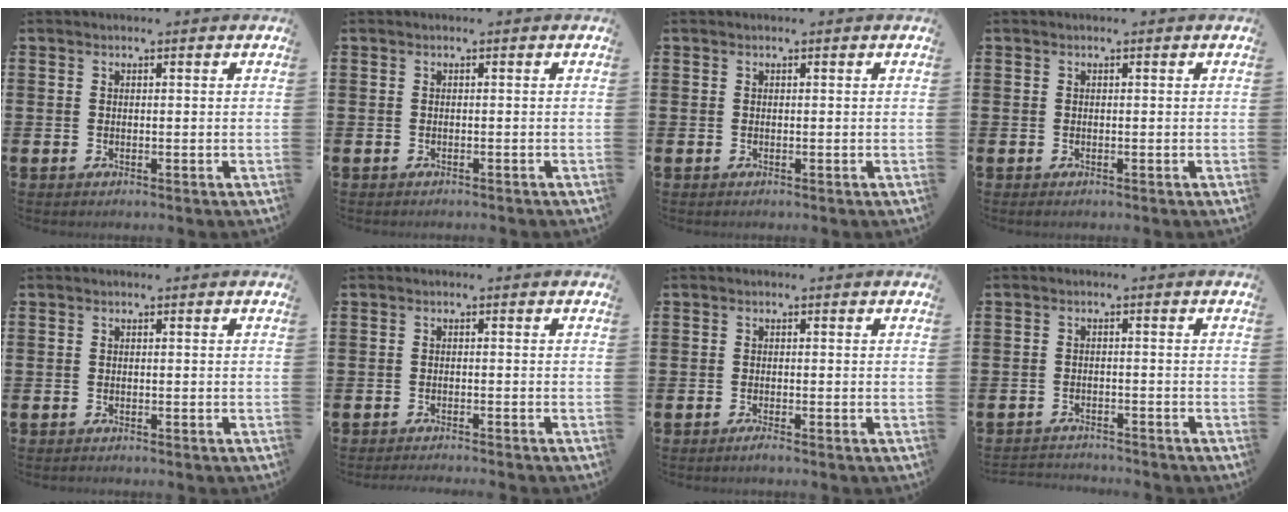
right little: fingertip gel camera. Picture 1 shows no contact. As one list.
[{"total": 0.0}, {"total": 0.0}, {"total": 0.0}, {"total": 0.0}, {"total": 0.9, "force": [-0.9, -0.2, 0.0], "torque": [0.000, 0.000, -0.019]}, {"total": 0.9, "force": [-0.6, 0.0, 0.7], "torque": [-0.011, -0.003, -0.010]}, {"total": 1.9, "force": [-1.9, 0.0, -0.2], "torque": [-0.002, 0.001, -0.042]}]